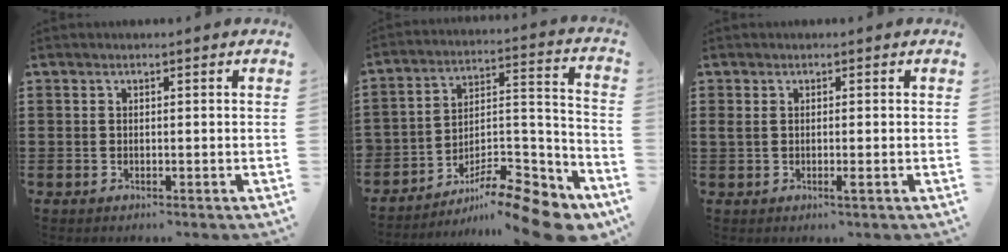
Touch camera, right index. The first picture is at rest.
{"total": 12.2, "force": [-10.3, 2.9, 6.0], "torque": [-0.071, 0.039, -0.190]}
{"total": 1.6, "force": [-0.2, 0.2, 1.6], "torque": [-0.037, -0.006, -0.006]}